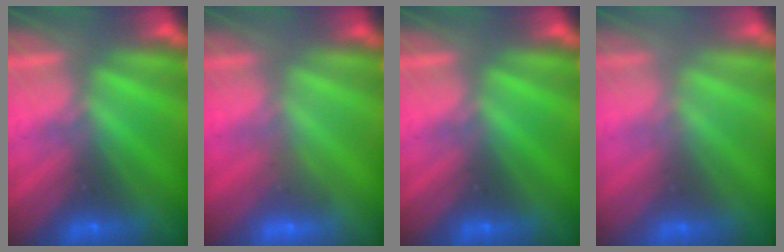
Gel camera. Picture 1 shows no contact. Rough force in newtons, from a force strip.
{"total": 2.9}
{"total": 0.0}
{"total": 2.9}